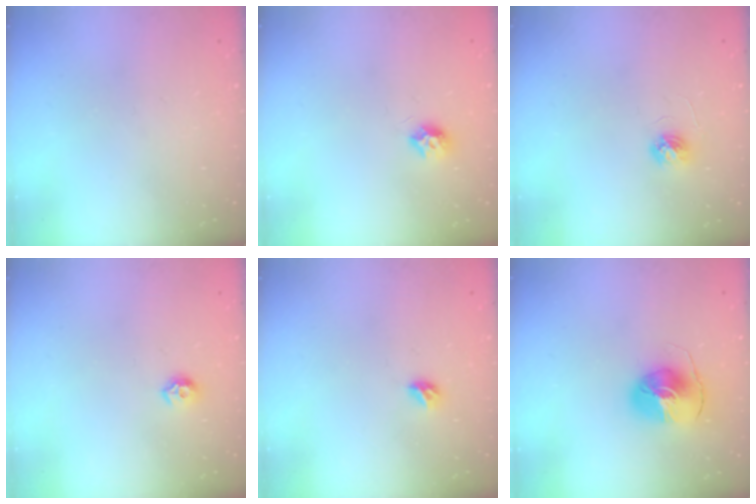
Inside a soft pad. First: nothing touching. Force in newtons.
{"total": 7.4, "press": 7.4, "slide": 0.2}
{"total": 3.7, "press": 3.7, "slide": 0.3}
{"total": 7.2, "press": 7.2, "slide": 1.0}
{"total": 3.3, "press": 3.2, "slide": 0.8}
{"total": 8.3, "press": 8.2, "slide": 0.9}